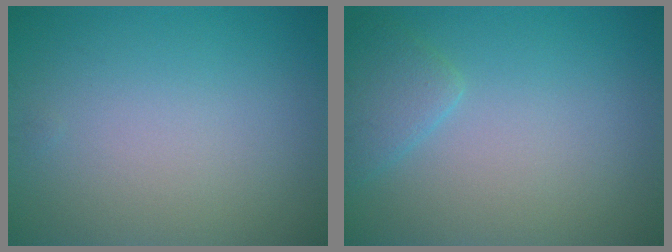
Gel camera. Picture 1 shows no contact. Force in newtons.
{"total": 2.1, "press": 2.1, "slide": 0.1}